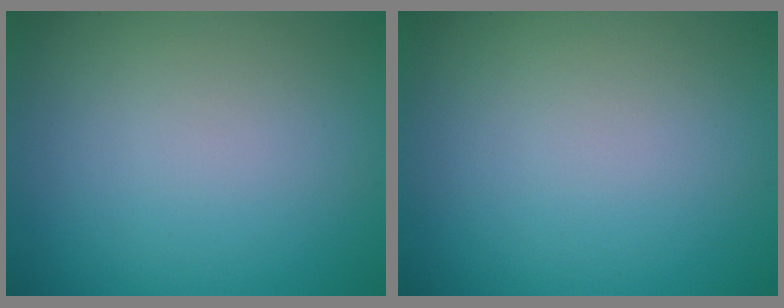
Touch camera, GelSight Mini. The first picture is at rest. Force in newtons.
{"total": 0.0}